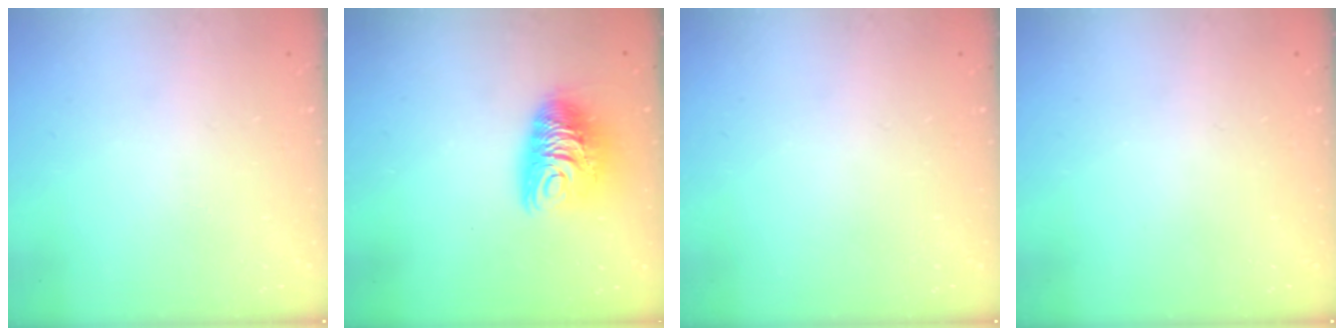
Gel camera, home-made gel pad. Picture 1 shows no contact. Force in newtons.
{"total": 9.5, "press": 9.5, "slide": 1.0}
{"total": 0.0}
{"total": 0.0}